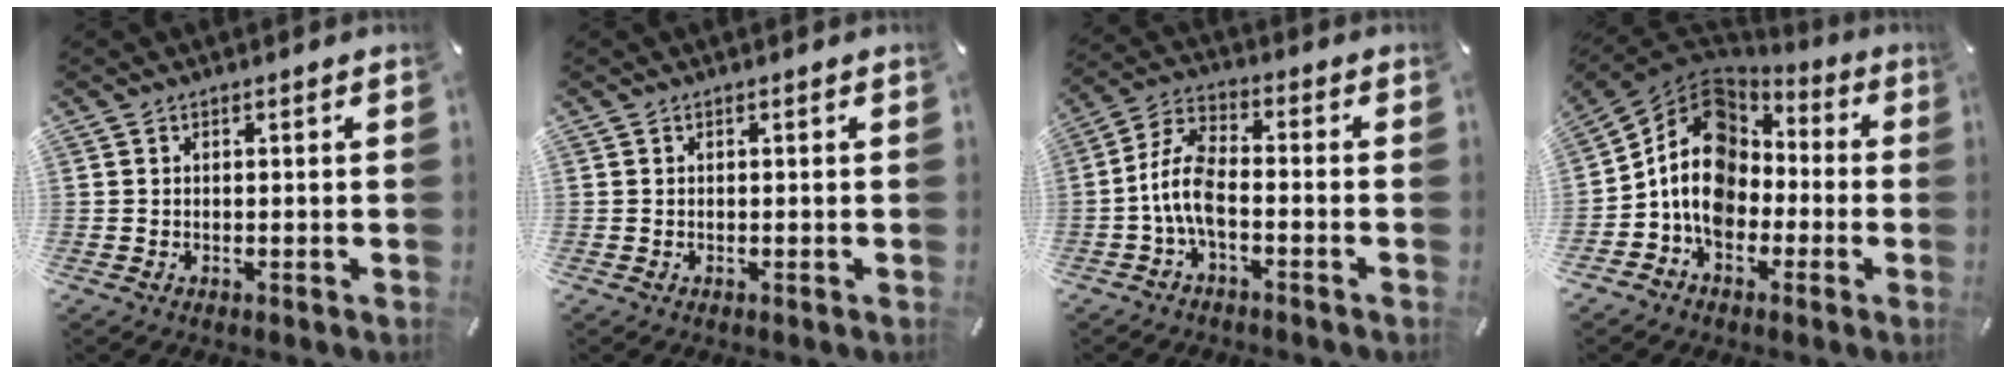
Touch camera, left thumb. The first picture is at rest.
{"total": 0.0}
{"total": 8.5, "force": [-2.8, 3.9, 7.0], "torque": [-0.156, 0.001, -0.053]}
{"total": 14.4, "force": [-1.5, 11.9, 7.9], "torque": [-0.161, 0.018, -0.027]}